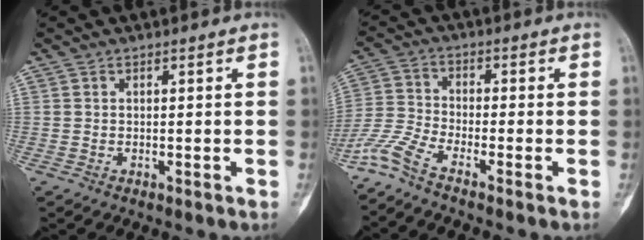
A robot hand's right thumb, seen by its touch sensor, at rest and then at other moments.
{"total": 5.9, "force": [-4.9, 0.2, 3.2], "torque": [-0.088, 0.009, -0.116]}